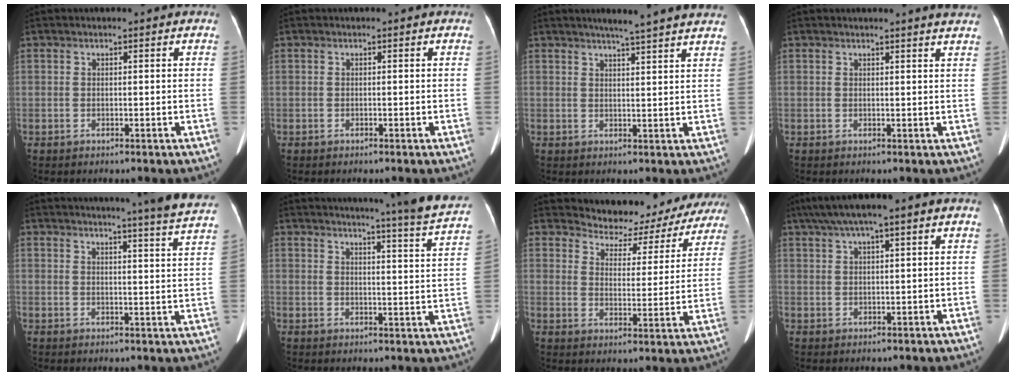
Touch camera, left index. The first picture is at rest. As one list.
[{"total": 0.0}, {"total": 10.5, "force": [9.0, -0.4, 5.3], "torque": [-0.071, 0.012, 0.094]}, {"total": 4.6, "force": [4.2, -0.7, 1.8], "torque": [-0.023, -0.001, 0.028]}, {"total": 12.0, "force": [10.9, -1.9, 4.8], "torque": [-0.065, -0.041, 0.111]}, {"total": 13.8, "force": [12.7, -2.3, 5.0], "torque": [-0.076, -0.063, 0.141]}, {"total": 12.9, "force": [12.1, 4.3, 0.7], "torque": [0.005, -0.006, 0.134]}, {"total": 7.3, "force": [4.0, 1.1, 6.0], "torque": [-0.108, 0.041, 0.065]}]